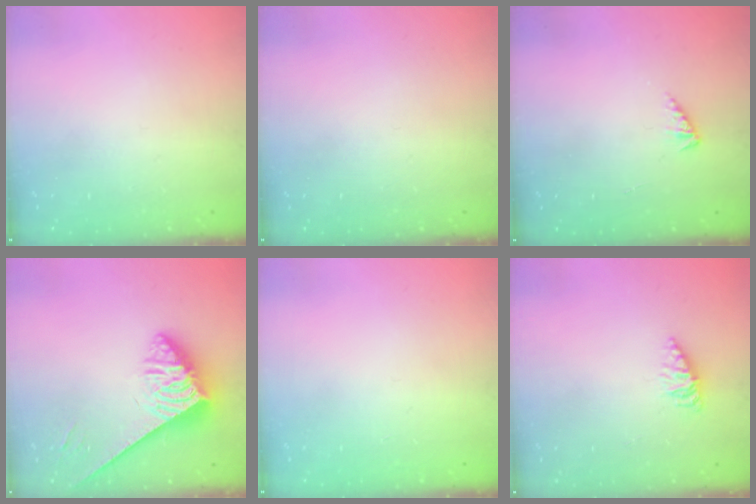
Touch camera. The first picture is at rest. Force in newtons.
{"total": 0.0}
{"total": 1.1, "press": 1.1, "slide": 0.3}
{"total": 3.7, "press": 3.7, "slide": 0.6}
{"total": 0.0}
{"total": 2.9, "press": 2.9, "slide": 0.3}